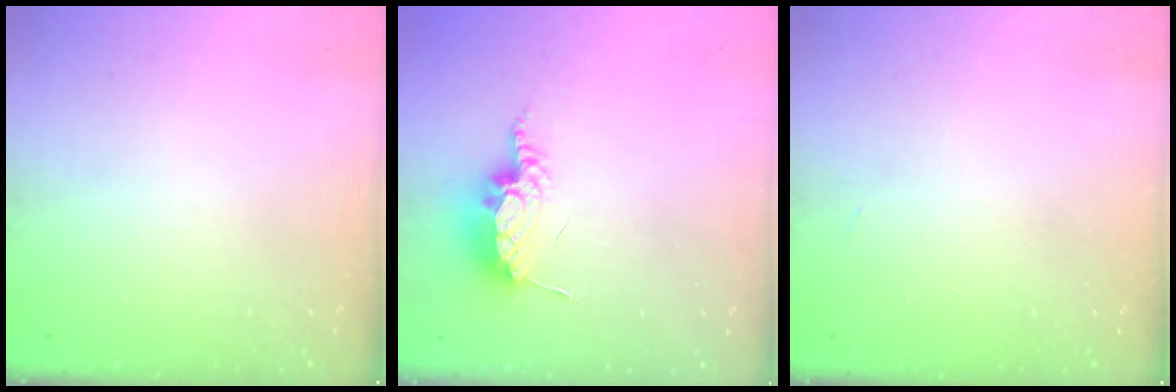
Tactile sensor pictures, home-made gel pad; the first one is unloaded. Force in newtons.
{"total": 8.6, "press": 8.5, "slide": 0.7}
{"total": 5.9, "press": 2.2, "slide": 5.5}